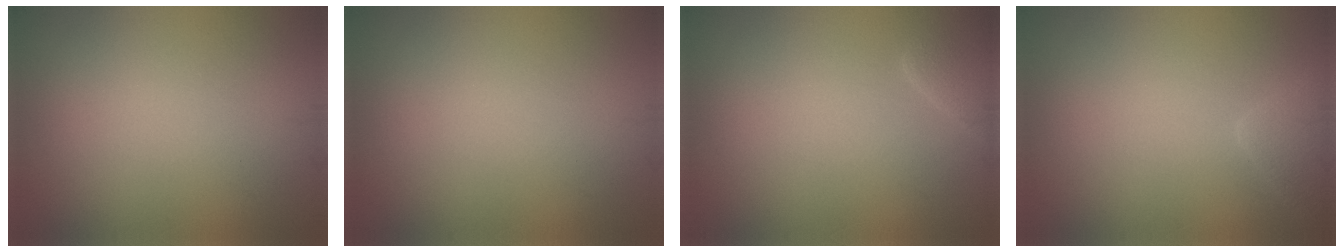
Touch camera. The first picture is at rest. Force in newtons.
{"total": 0.0}
{"total": 2.2, "press": 2.2, "slide": 0.1}
{"total": 2.3, "press": 2.3, "slide": 0.2}